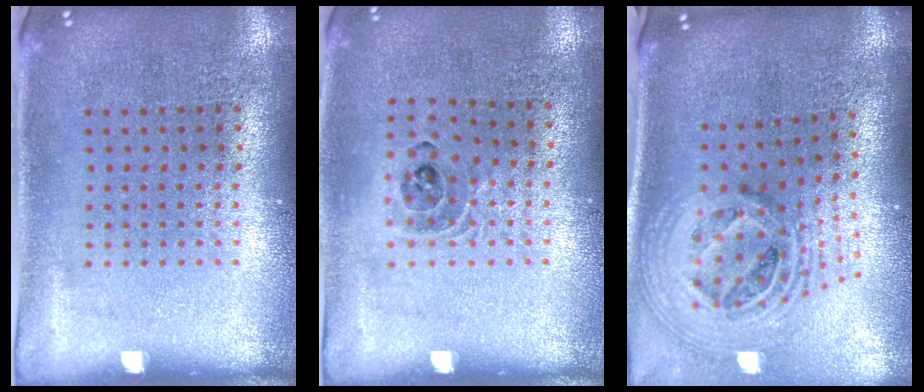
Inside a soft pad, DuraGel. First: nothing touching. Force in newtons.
{"total": 0.9, "press": 0.9, "slide": 0.2}
{"total": 2.7, "press": 1.9, "slide": 1.9}